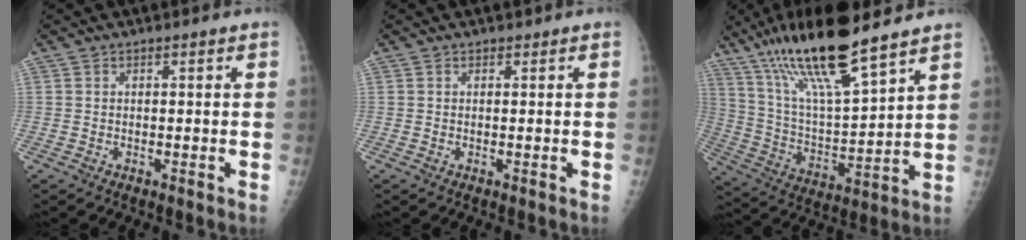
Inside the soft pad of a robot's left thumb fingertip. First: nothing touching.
{"total": 0.0}
{"total": 19.5, "force": [14.0, 3.3, 13.2], "torque": [-0.227, -0.056, 0.262]}